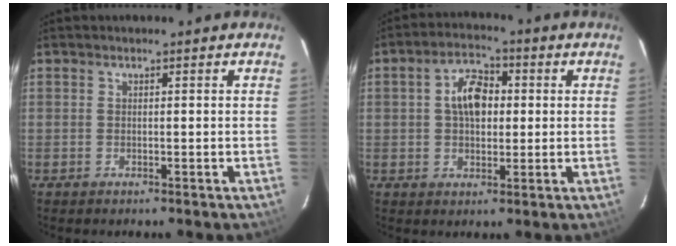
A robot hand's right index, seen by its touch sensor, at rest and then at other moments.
{"total": 7.3, "force": [0.9, 4.6, 5.6], "torque": [-0.098, 0.023, 0.016]}